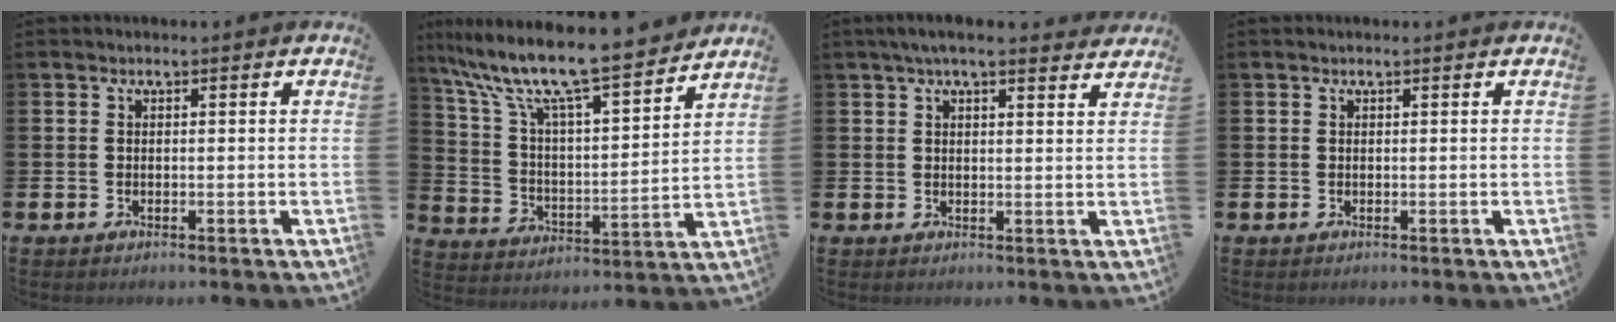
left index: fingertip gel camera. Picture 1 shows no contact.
{"total": 11.6, "force": [10.3, 1.2, 5.4], "torque": [-0.143, -0.067, 0.173]}
{"total": 4.2, "force": [3.8, 0.5, 1.9], "torque": [-0.037, -0.010, 0.065]}
{"total": 0.0}